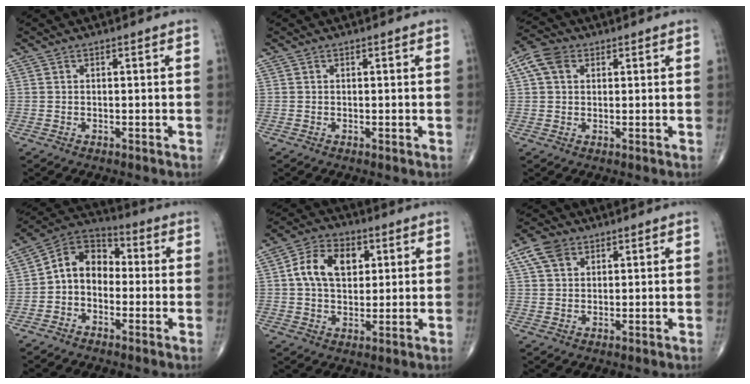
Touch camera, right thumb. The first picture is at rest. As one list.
[{"total": 0.0}, {"total": 5.6, "force": [2.0, 4.0, 3.4], "torque": [-0.062, 0.014, 0.035]}, {"total": 9.6, "force": [-1.2, 7.3, 6.1], "torque": [-0.076, 0.038, -0.041]}, {"total": 11.1, "force": [2.7, 7.5, 7.7], "torque": [-0.116, 0.006, 0.043]}, {"total": 5.5, "force": [2.7, 3.7, 2.9], "torque": [-0.044, 0.002, 0.054]}]